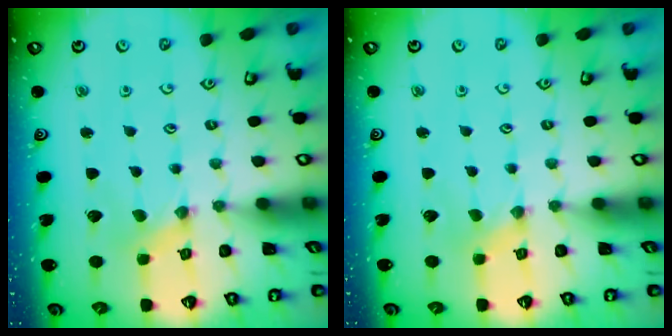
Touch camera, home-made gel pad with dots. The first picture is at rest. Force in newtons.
{"total": 0.0}